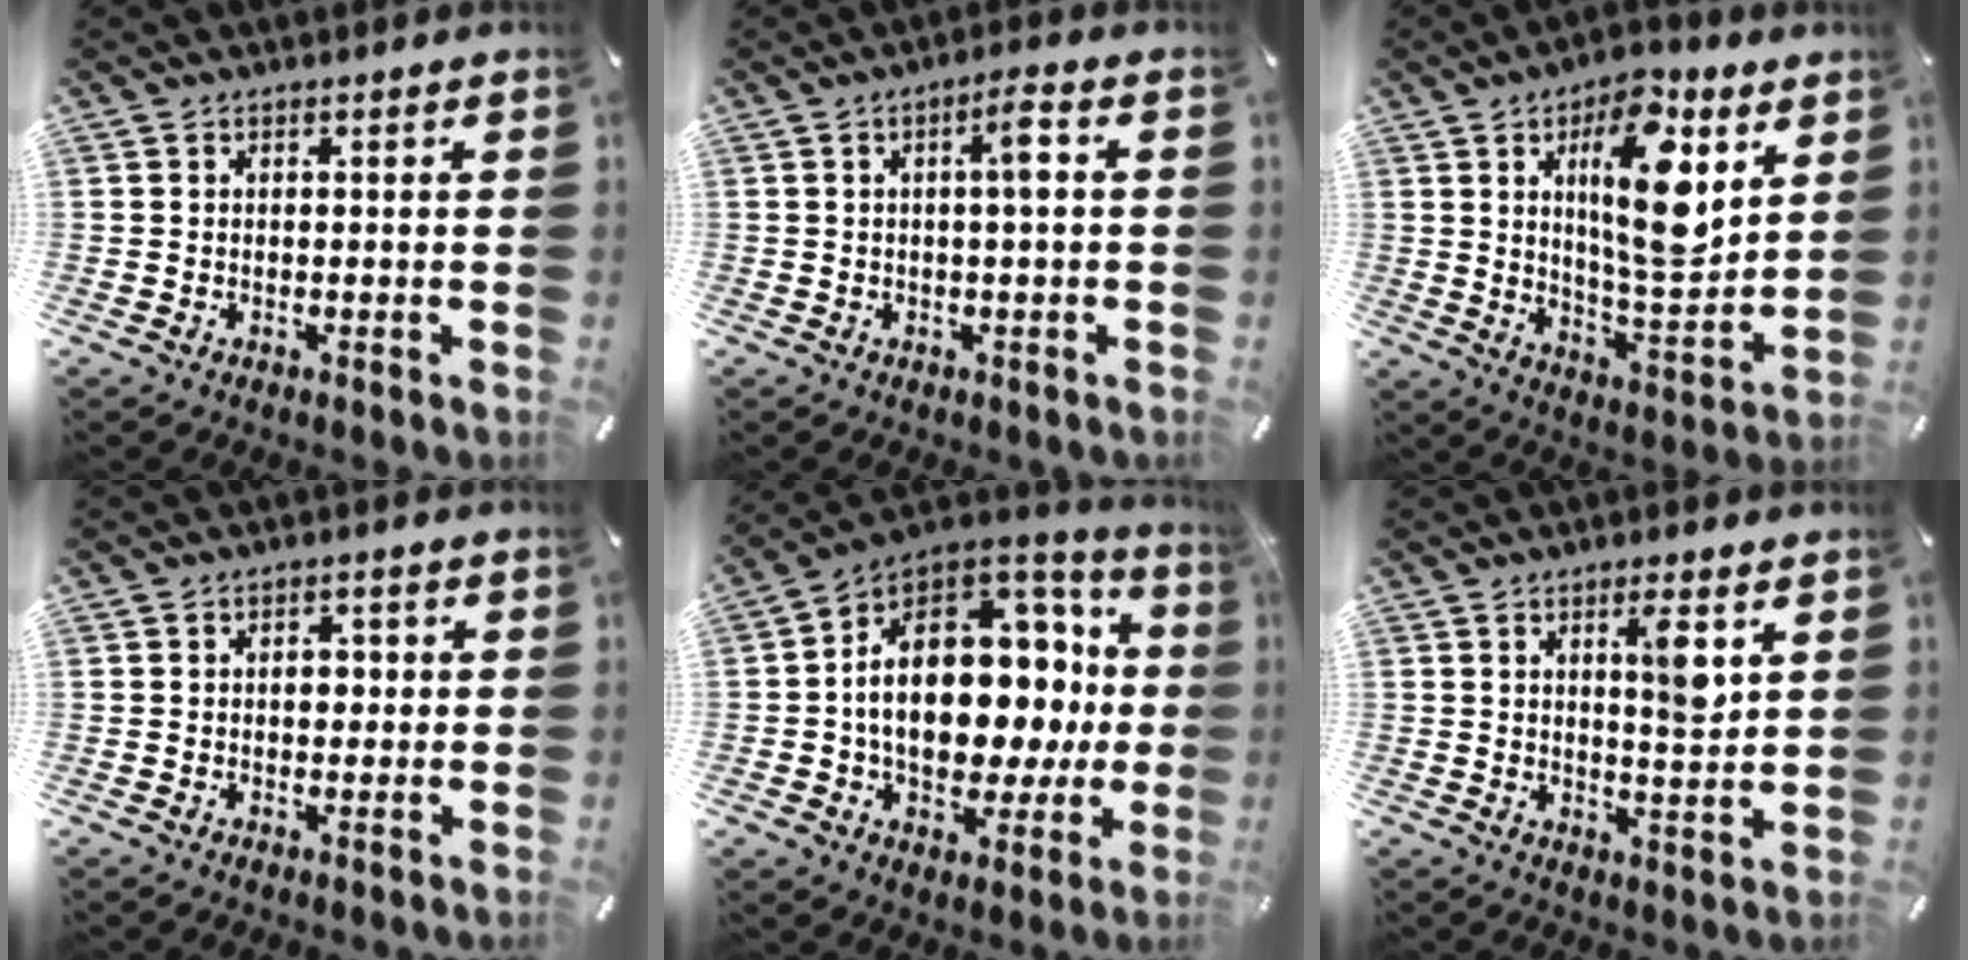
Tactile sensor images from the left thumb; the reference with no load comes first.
{"total": 5.2, "force": [0.6, 0.8, 5.1], "torque": [-0.089, 0.006, 0.003]}
{"total": 17.9, "force": [6.9, 7.6, 14.6], "torque": [-0.232, -0.029, 0.108]}
{"total": 3.1, "force": [0.0, 2.2, 2.1], "torque": [-0.018, -0.002, -0.009]}
{"total": 20.9, "force": [1.0, 14.5, 15.1], "torque": [-0.231, -0.020, 0.026]}
{"total": 6.8, "force": [2.8, 1.4, 6.1], "torque": [-0.086, -0.014, 0.036]}